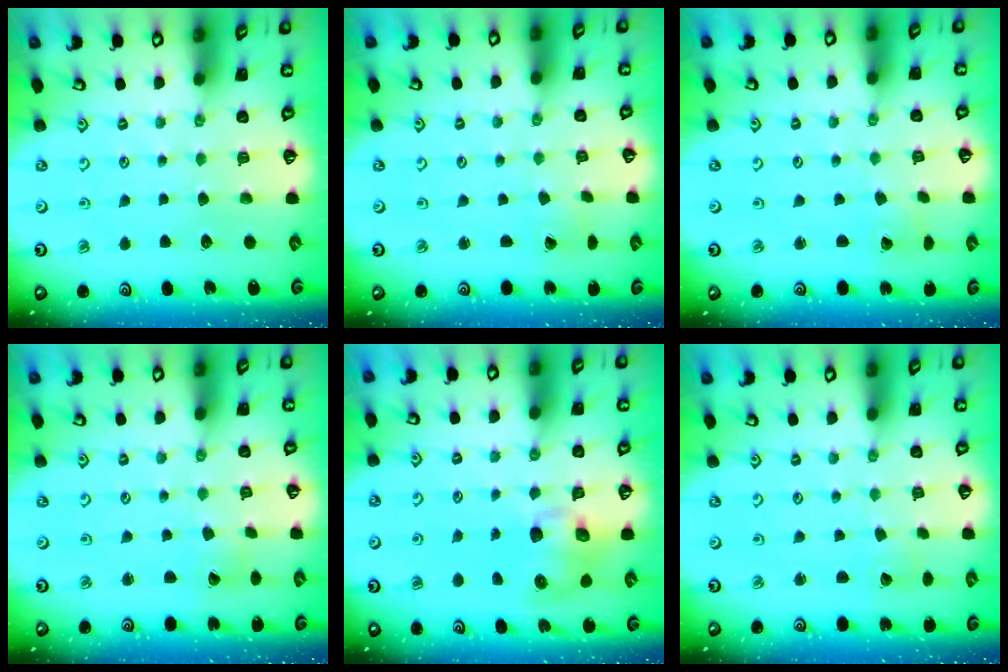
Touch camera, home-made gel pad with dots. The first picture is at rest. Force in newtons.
{"total": 1.9, "press": 1.9, "slide": 0.2}
{"total": 1.3, "press": 1.3, "slide": 0.1}
{"total": 2.9, "press": 2.9, "slide": 0.2}
{"total": 8.4, "press": 8.3, "slide": 1.3}
{"total": 0.0}